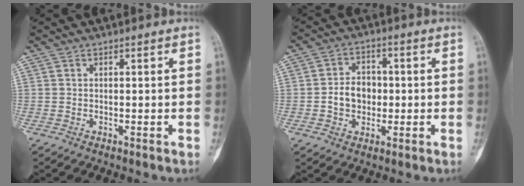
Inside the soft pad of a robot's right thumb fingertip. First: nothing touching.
{"total": 6.7, "force": [-0.7, 5.4, 3.9], "torque": [-0.036, 0.019, -0.015]}